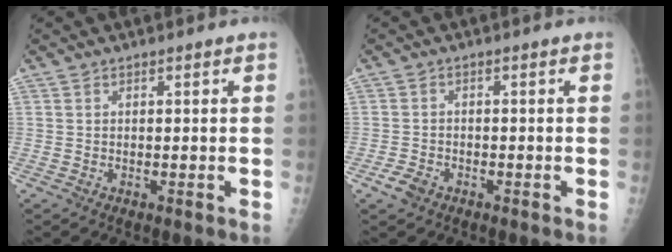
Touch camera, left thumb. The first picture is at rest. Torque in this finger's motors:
{"motor_torque": [-0.45, 0.39, -0.03, -0.09, 0.00]}